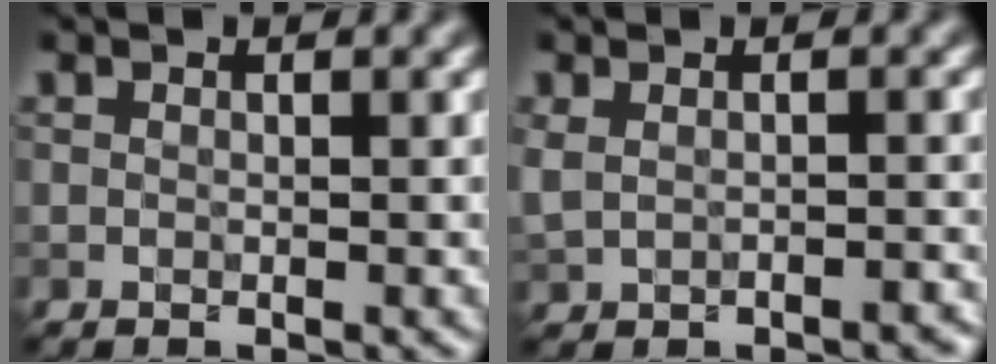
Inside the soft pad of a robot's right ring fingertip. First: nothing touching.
{"total": 1.9, "force": [-0.5, 1.2, 1.4], "torque": [-0.030, -0.008, -0.003]}